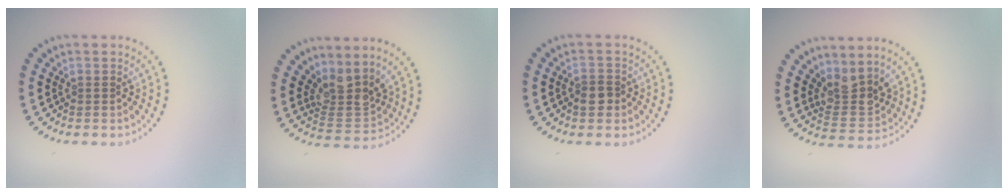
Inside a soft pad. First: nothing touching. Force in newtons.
{"total": 3.7, "press": 2.8, "slide": 2.5}
{"total": 1.8, "press": 1.7, "slide": 0.5}
{"total": 3.3, "press": 2.6, "slide": 2.0}